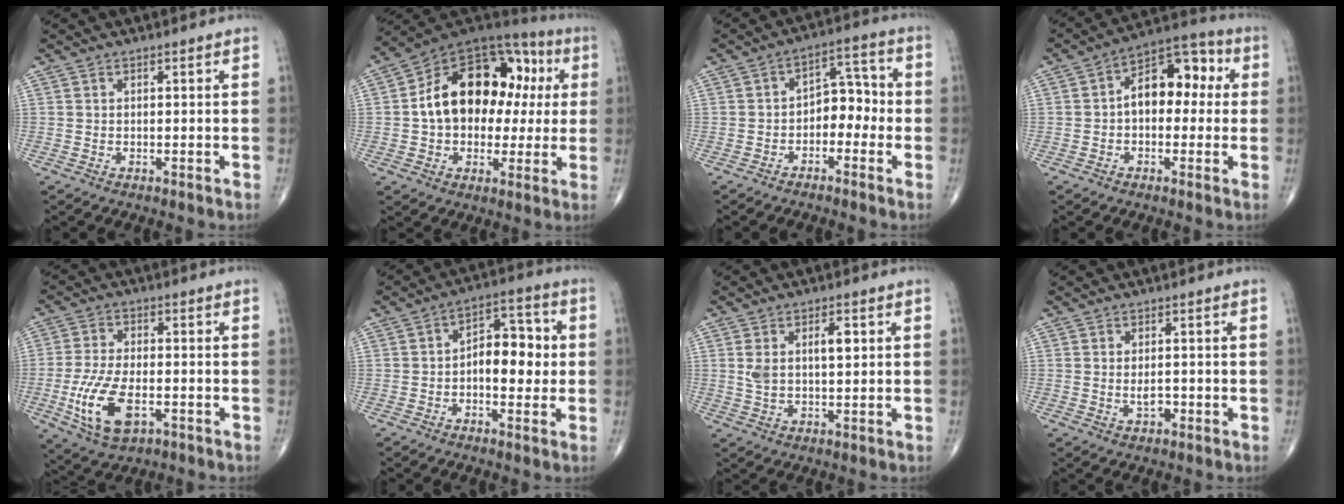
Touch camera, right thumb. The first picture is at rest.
{"total": 21.7, "force": [2.1, 14.8, 15.8], "torque": [-0.209, 0.044, 0.030]}
{"total": 7.0, "force": [-2.0, 4.7, 4.8], "torque": [-0.036, 0.042, -0.045]}
{"total": 11.5, "force": [0.8, 7.2, 8.9], "torque": [-0.099, 0.040, 0.000]}
{"total": 11.6, "force": [-3.6, 5.7, 9.4], "torque": [-0.194, 0.001, -0.059]}
{"total": 9.5, "force": [-0.4, 5.5, 7.8], "torque": [-0.080, 0.027, -0.013]}
{"total": 6.0, "force": [1.5, 2.8, 5.0], "torque": [-0.088, 0.002, 0.030]}
{"total": 2.2, "force": [-0.4, 1.2, 1.8], "torque": [-0.026, 0.000, -0.005]}